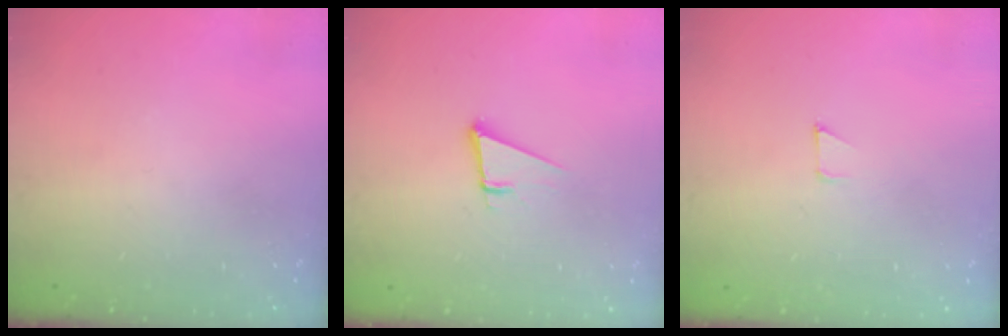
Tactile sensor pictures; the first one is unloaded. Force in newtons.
{"total": 4.8, "press": 3.6, "slide": 3.1}
{"total": 2.6, "press": 2.6, "slide": 0.2}